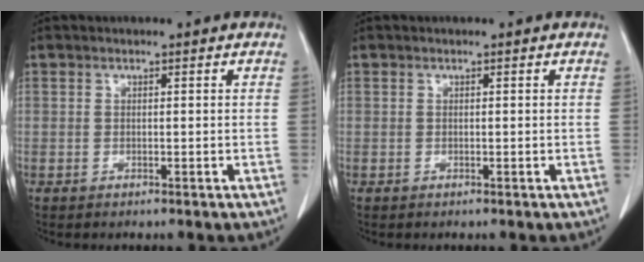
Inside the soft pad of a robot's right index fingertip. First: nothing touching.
{"total": 0.0}